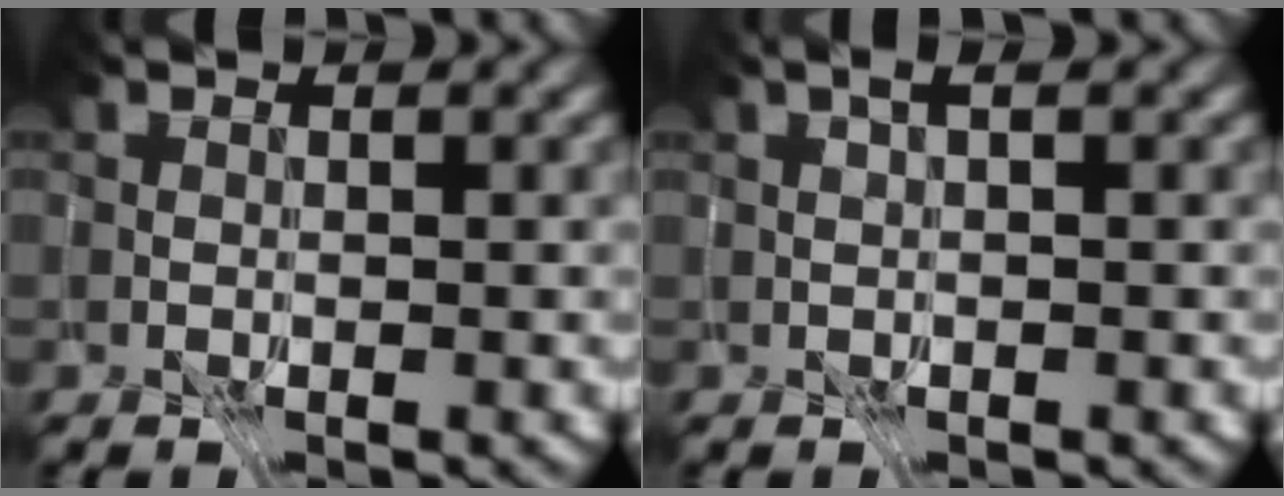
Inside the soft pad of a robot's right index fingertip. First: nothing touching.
{"total": 1.4, "force": [-0.5, -1.0, 0.8], "torque": [-0.013, -0.010, 0.005]}